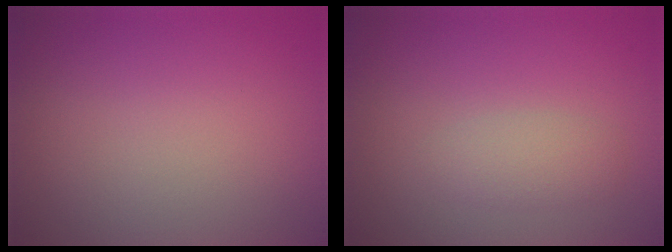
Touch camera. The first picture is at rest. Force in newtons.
{"total": 1.9, "press": 1.9, "slide": 0.1}